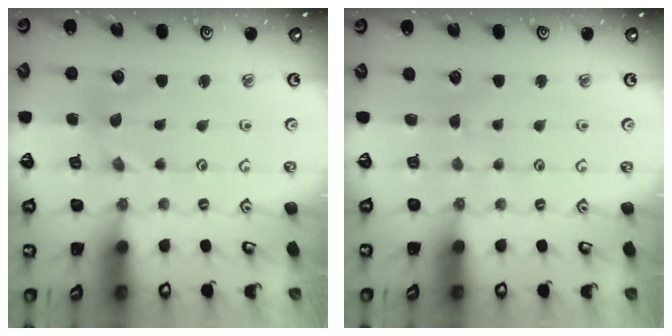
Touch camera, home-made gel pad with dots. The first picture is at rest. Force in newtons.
{"total": 1.7, "press": 1.7, "slide": 0.2}